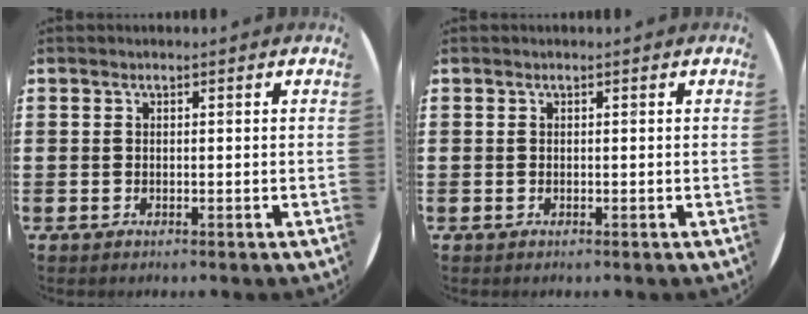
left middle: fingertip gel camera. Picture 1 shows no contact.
{"total": 0.0}